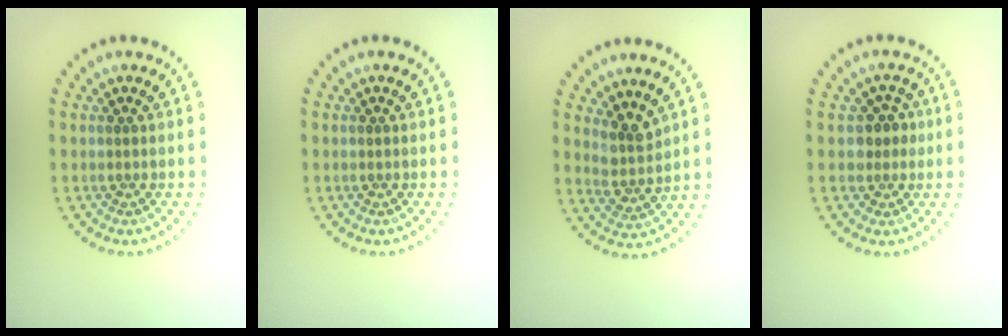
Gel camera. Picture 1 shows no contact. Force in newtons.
{"total": 0.0}
{"total": 2.6, "press": 2.0, "slide": 1.7}
{"total": 2.1, "press": 1.7, "slide": 1.1}